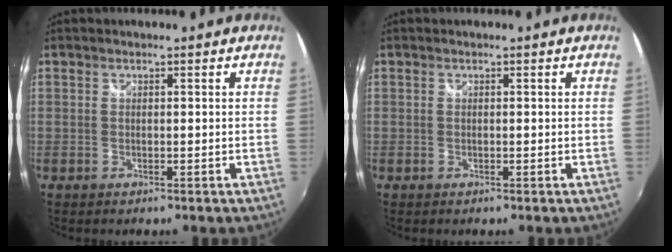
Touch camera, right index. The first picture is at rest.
{"total": 0.0}